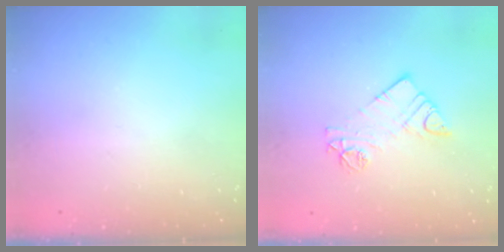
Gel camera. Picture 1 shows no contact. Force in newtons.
{"total": 9.4, "press": 9.4, "slide": 0.7}